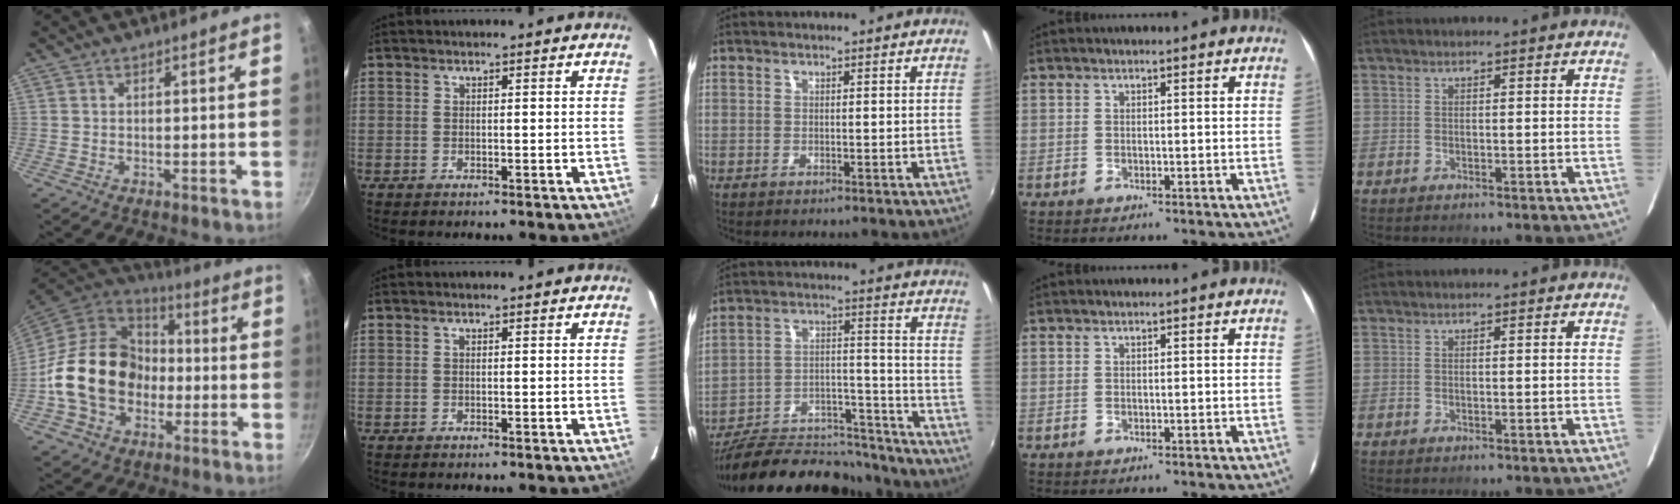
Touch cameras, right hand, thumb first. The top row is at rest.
{"thumb": {"total": 21.3, "force": [-3.2, 16.7, 12.8], "torque": [-0.205, 0.050, -0.060]}, "middle": {"total": 24.3, "force": [-21.0, 7.8, 9.4], "torque": [-0.165, 0.027, -0.295]}}